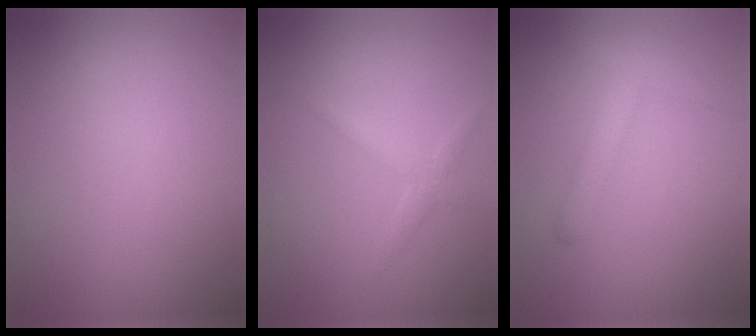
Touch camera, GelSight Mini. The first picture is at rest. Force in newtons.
{"total": 1.5, "press": 1.5, "slide": 0.1}
{"total": 2.4, "press": 2.4, "slide": 0.1}